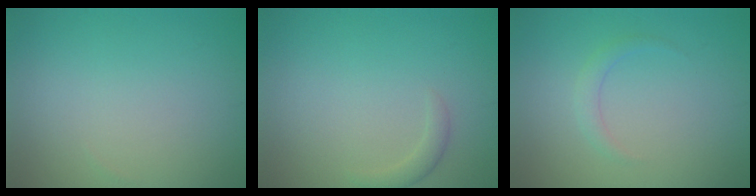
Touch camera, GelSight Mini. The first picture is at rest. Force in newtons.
{"total": 1.1, "press": 1.1, "slide": 0.0}
{"total": 0.8, "press": 0.8, "slide": 0.0}